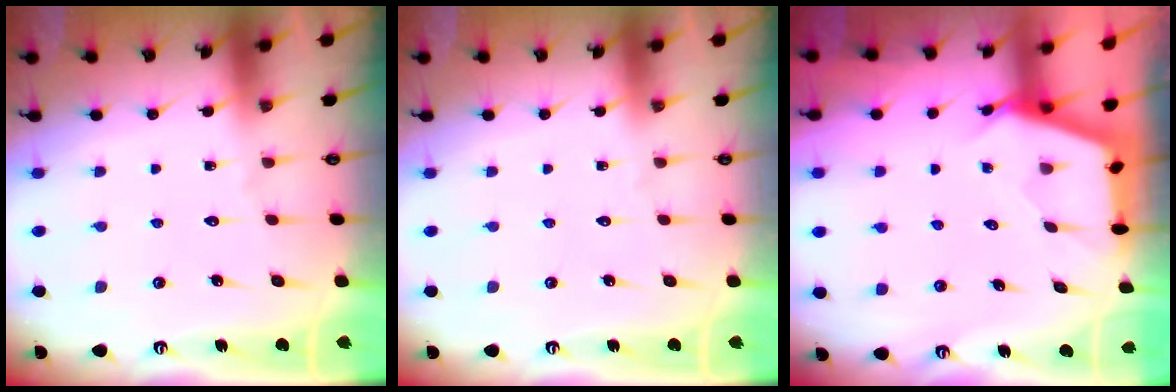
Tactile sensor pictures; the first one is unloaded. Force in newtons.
{"total": 0.0}
{"total": 2.7, "press": 2.7, "slide": 0.4}